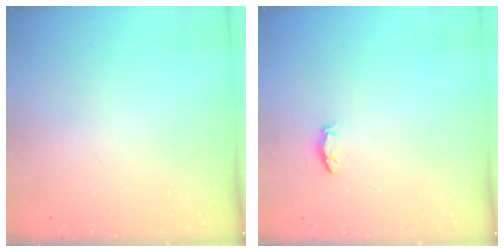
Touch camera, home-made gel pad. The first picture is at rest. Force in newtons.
{"total": 3.6, "press": 3.5, "slide": 0.3}